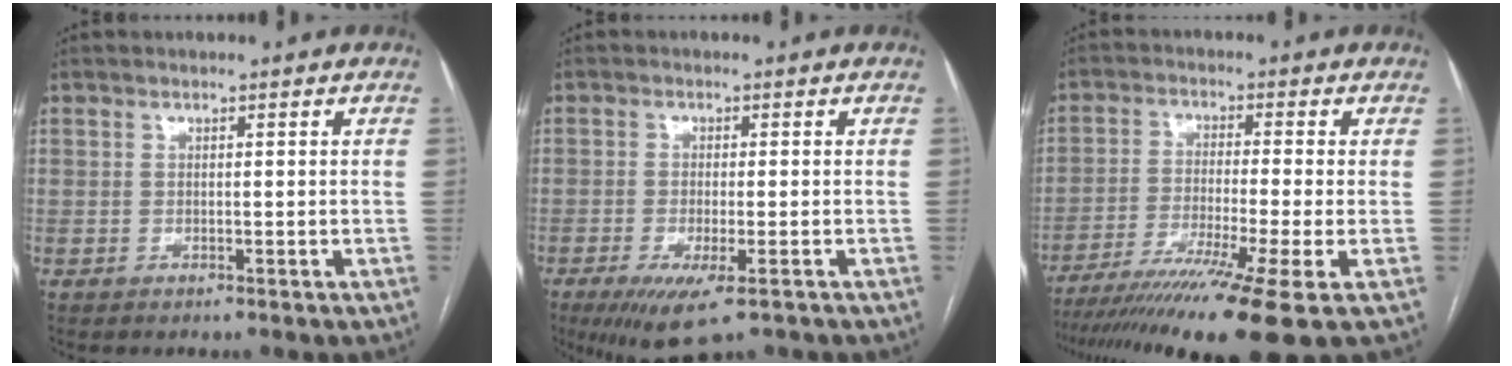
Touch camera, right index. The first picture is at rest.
{"total": 7.8, "force": [-4.8, 1.5, 6.0], "torque": [-0.098, -0.022, -0.075]}
{"total": 15.8, "force": [-11.3, -2.1, 10.9], "torque": [-0.166, -0.046, -0.185]}